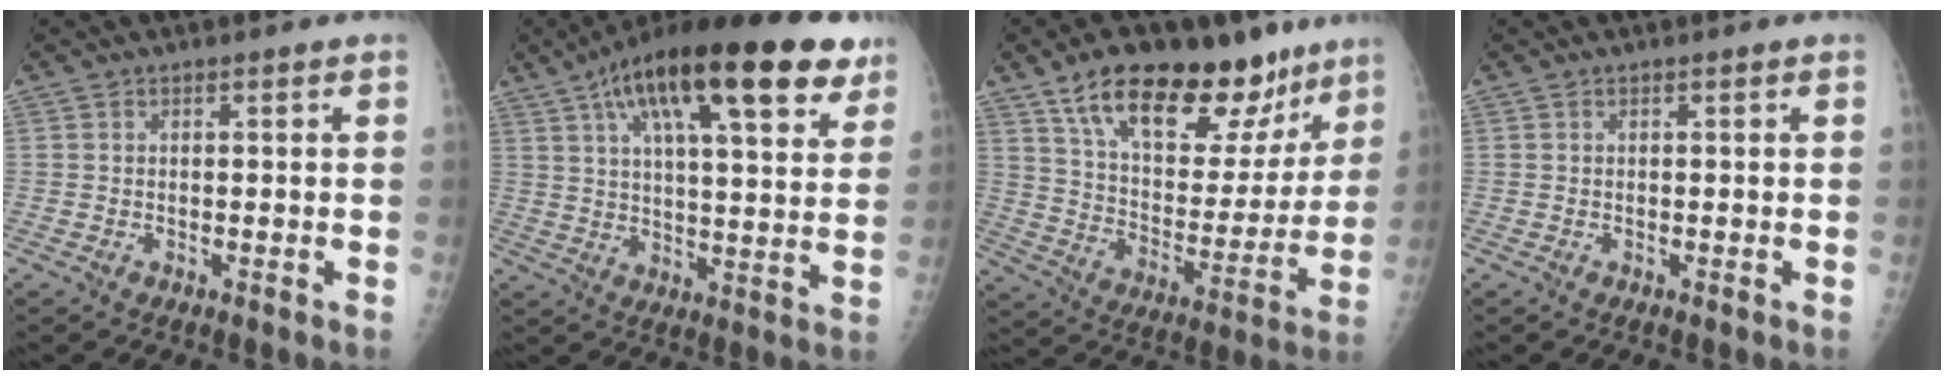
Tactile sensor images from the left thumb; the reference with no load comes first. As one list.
[{"total": 24.7, "force": [13.5, 7.9, 19.2], "torque": [-0.282, -0.009, 0.204]}, {"total": 25.7, "force": [16.4, 11.8, 15.8], "torque": [-0.197, -0.046, 0.261]}, {"total": 0.0}]